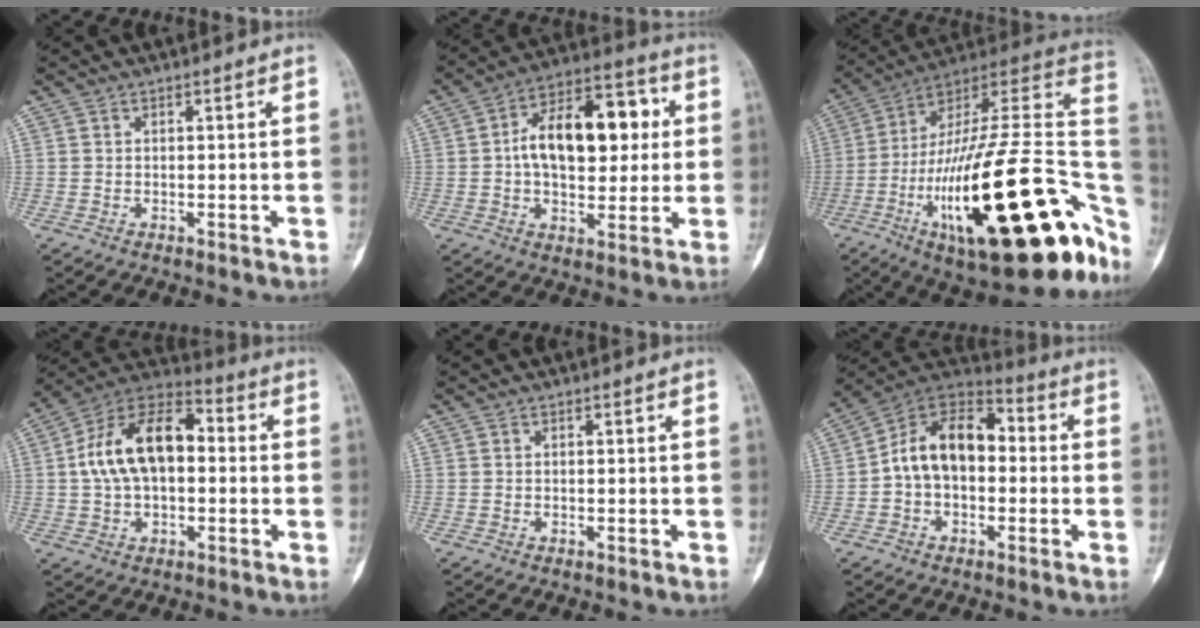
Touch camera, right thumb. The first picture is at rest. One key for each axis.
{"total": 17.8, "fx": 2.3, "fy": 10.2, "fz": 14.4, "tx": -0.194, "ty": 0.025, "tz": 0.031}
{"total": 38.9, "fx": -12.1, "fy": 12.7, "fz": 34.7, "tx": -0.461, "ty": 0.055, "tz": -0.190}
{"total": 16.3, "fx": 1.2, "fy": 9.7, "fz": 13.1, "tx": -0.221, "ty": 0.040, "tz": 0.011}
{"total": 0.0}
{"total": 14.0, "fx": -0.2, "fy": 9.3, "fz": 10.4, "tx": -0.151, "ty": 0.045, "tz": -0.020}